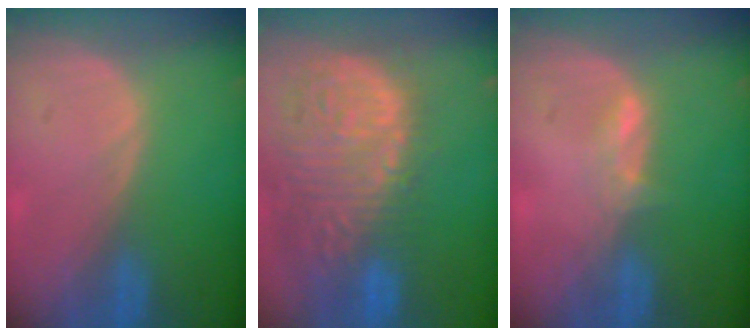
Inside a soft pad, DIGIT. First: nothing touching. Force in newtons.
{"total": 15.3, "press": 12.7, "slide": 8.5}
{"total": 1.7, "press": 1.7, "slide": 0.6}